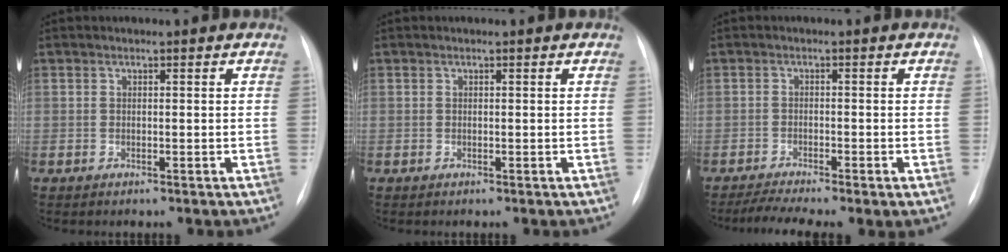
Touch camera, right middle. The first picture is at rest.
{"total": 0.0}
{"total": 4.5, "force": [-3.3, 0.2, 3.1], "torque": [-0.062, -0.007, -0.060]}